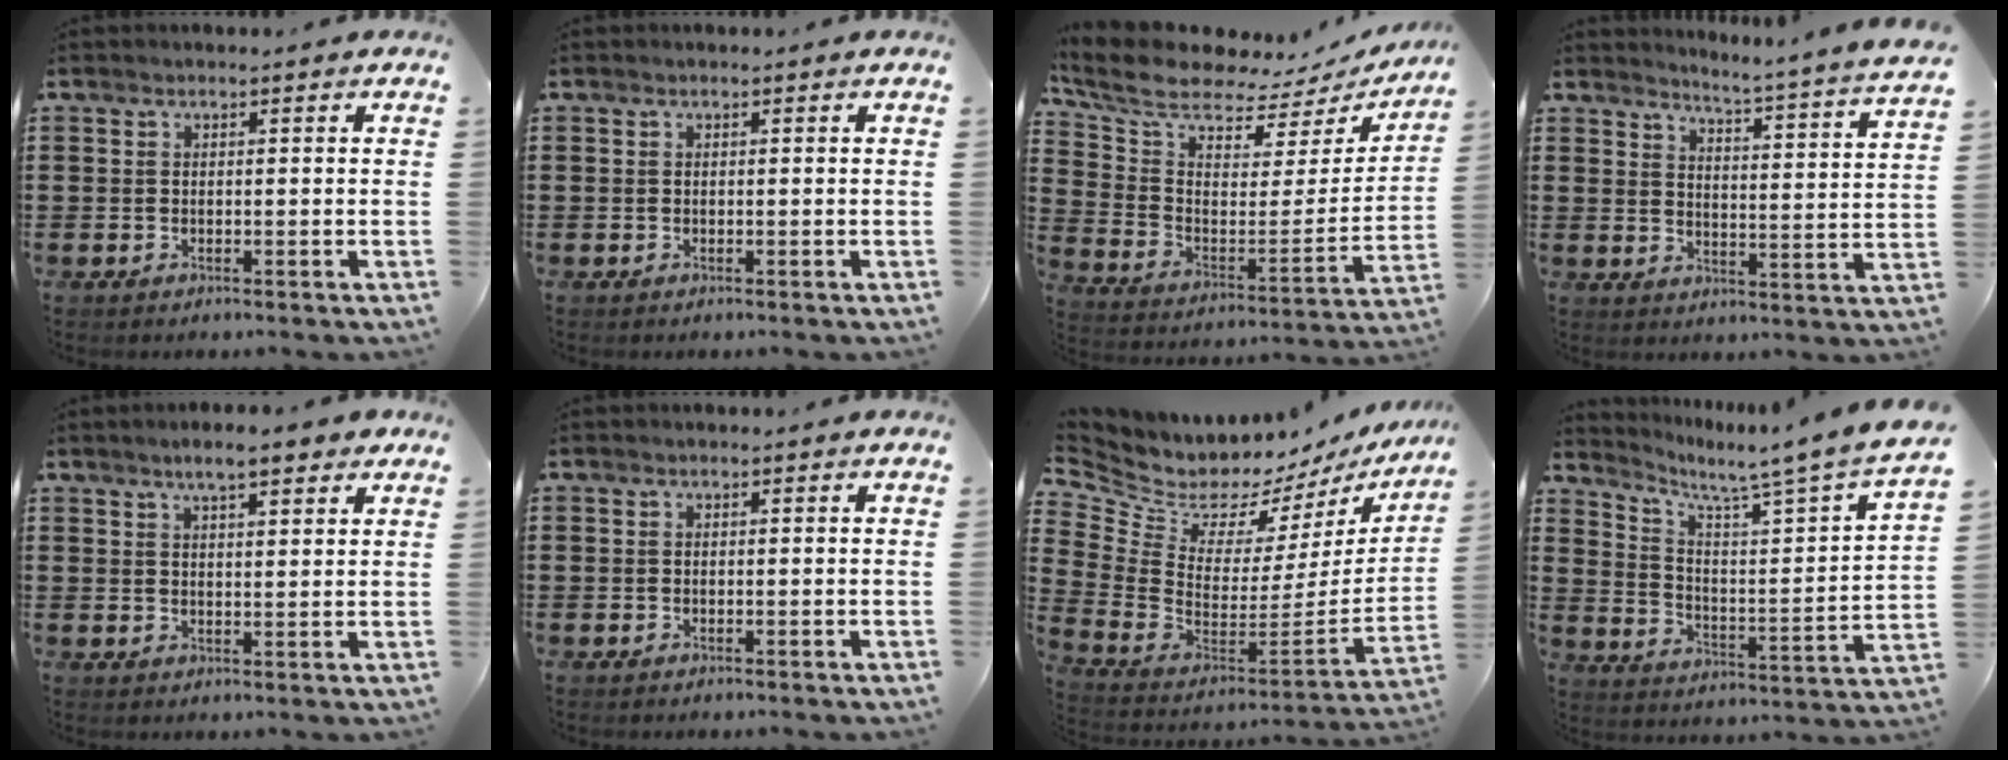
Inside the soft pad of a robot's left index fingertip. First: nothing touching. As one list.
[{"total": 0.0}, {"total": 7.5, "force": [6.4, 2.4, 3.3], "torque": [-0.097, -0.052, 0.108]}, {"total": 3.9, "force": [3.5, -1.3, 1.1], "torque": [-0.034, -0.049, 0.048]}, {"total": 4.9, "force": [3.8, 1.1, 2.9], "torque": [-0.057, -0.001, 0.065]}, {"total": 0.0}, {"total": 6.1, "force": [5.4, 2.3, 1.3], "torque": [-0.069, -0.060, 0.093]}, {"total": 5.2, "force": [4.3, -0.7, 2.8], "torque": [-0.067, -0.052, 0.059]}]